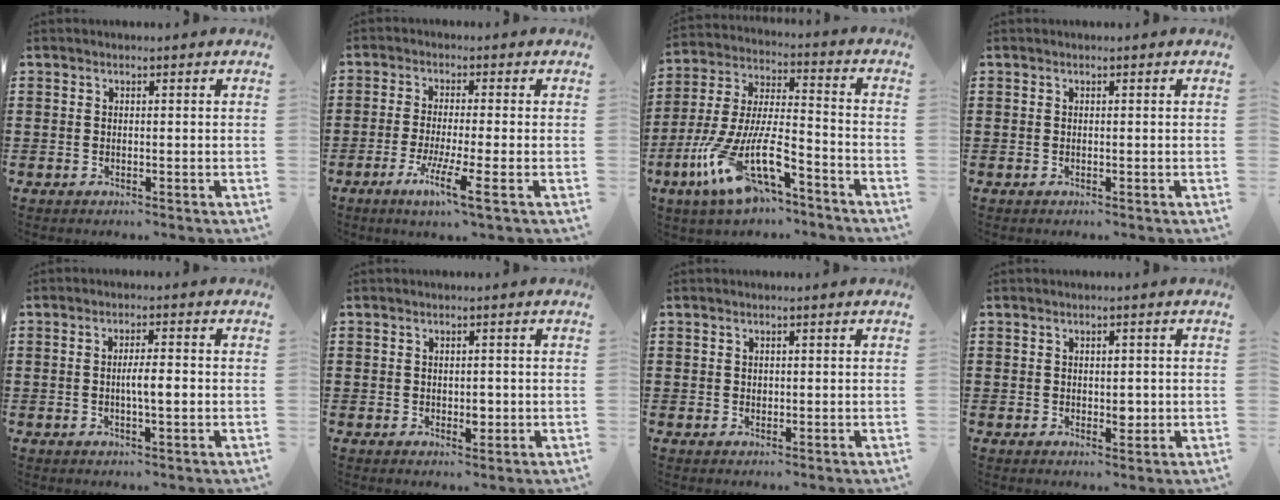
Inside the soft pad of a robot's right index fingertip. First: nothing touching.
{"total": 6.2, "force": [-3.1, 0.2, 5.4], "torque": [-0.110, -0.014, -0.058]}
{"total": 13.8, "force": [-8.6, 3.9, 10.1], "torque": [-0.223, -0.002, -0.167]}
{"total": 0.0}
{"total": 3.5, "force": [-0.4, 0.7, 3.4], "torque": [-0.060, 0.000, -0.007]}
{"total": 2.1, "force": [-0.1, 1.2, 1.8], "torque": [-0.024, -0.002, -0.003]}
{"total": 0.6, "force": [0.3, 0.5, 0.1], "torque": [-0.004, 0.002, 0.006]}
{"total": 1.9, "force": [0.1, 1.2, 1.4], "torque": [-0.019, 0.000, 0.000]}